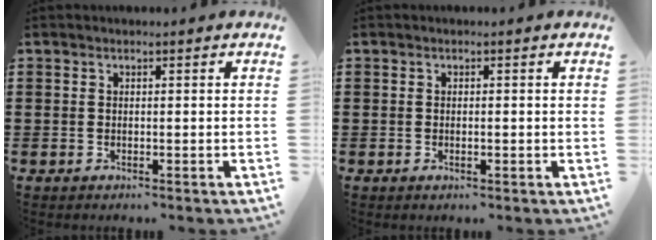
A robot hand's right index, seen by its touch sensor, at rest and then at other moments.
{"total": 0.8, "force": [-0.1, 0.2, 0.7], "torque": [-0.014, 0.000, -0.001]}